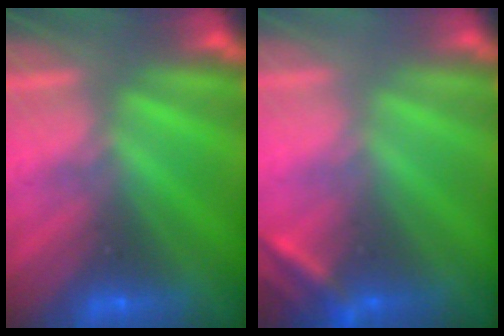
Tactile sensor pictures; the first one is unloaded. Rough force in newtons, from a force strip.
{"total": 2.6}